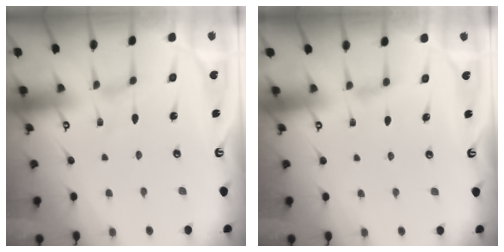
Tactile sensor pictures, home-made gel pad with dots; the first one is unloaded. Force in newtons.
{"total": 3.3, "press": 3.3, "slide": 0.5}